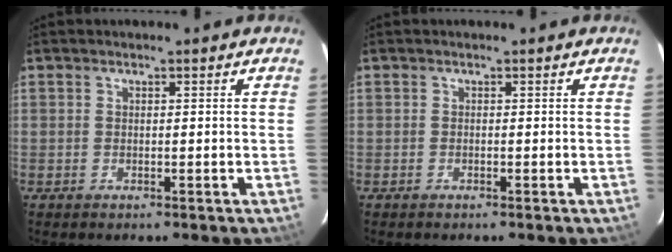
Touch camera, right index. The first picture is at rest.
{"total": 0.0}